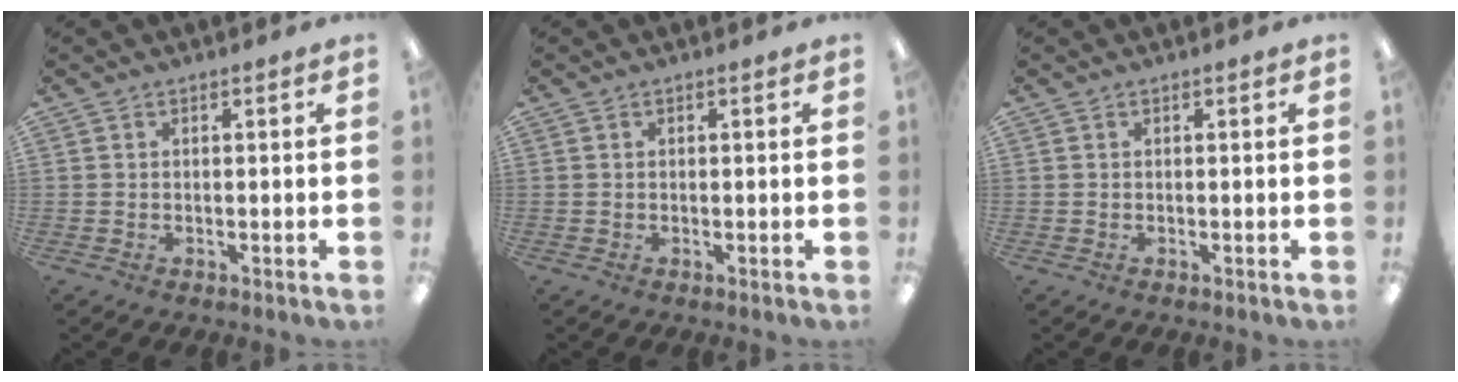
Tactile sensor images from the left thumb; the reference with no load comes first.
{"total": 0.0}
{"total": 0.0}